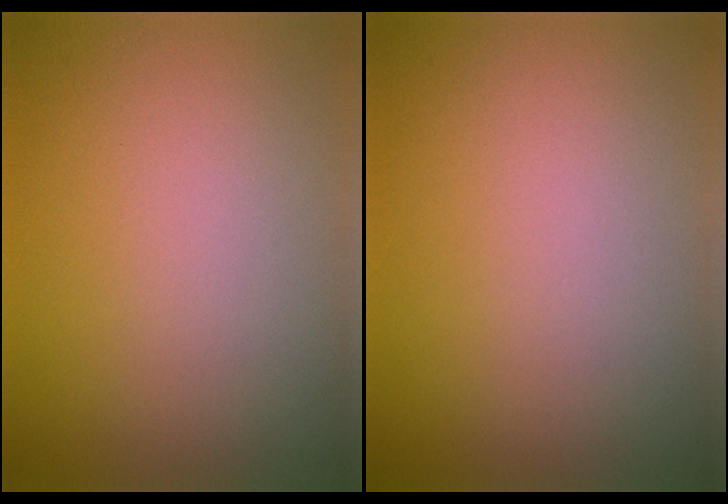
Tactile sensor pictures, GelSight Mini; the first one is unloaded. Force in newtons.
{"total": 0.0}